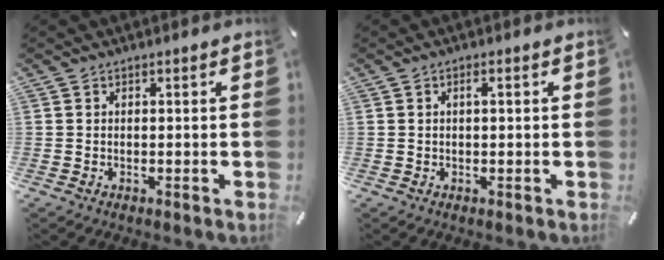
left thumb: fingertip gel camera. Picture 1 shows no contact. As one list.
[{"total": 1.5, "force": [0.3, 0.5, 1.4], "torque": [-0.027, 0.004, 0.003]}]